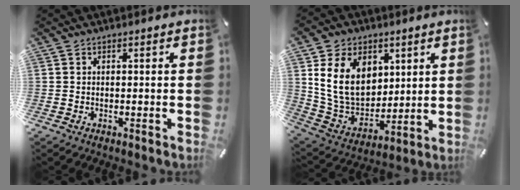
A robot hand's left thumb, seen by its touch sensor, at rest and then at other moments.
{"total": 16.2, "force": [5.3, 12.5, 8.9], "torque": [-0.187, -0.018, 0.101]}